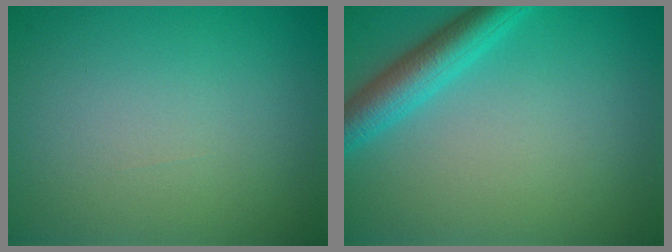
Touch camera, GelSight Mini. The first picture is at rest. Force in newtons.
{"total": 4.0, "press": 4.0, "slide": 0.1}